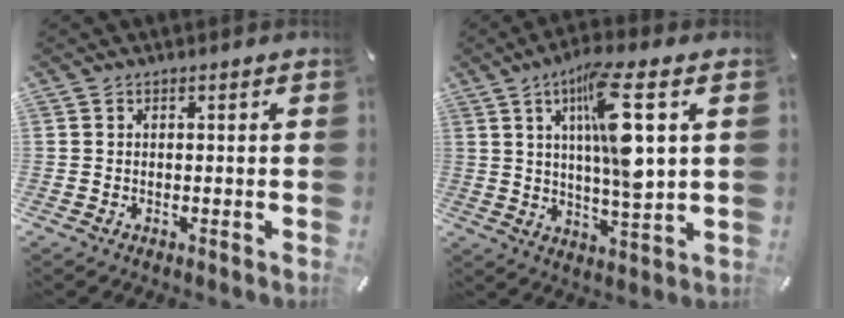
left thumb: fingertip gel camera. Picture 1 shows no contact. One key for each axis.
{"total": 14.9, "fx": 4.9, "fy": 3.4, "fz": 13.6, "tx": -0.235, "ty": -0.015, "tz": 0.073}